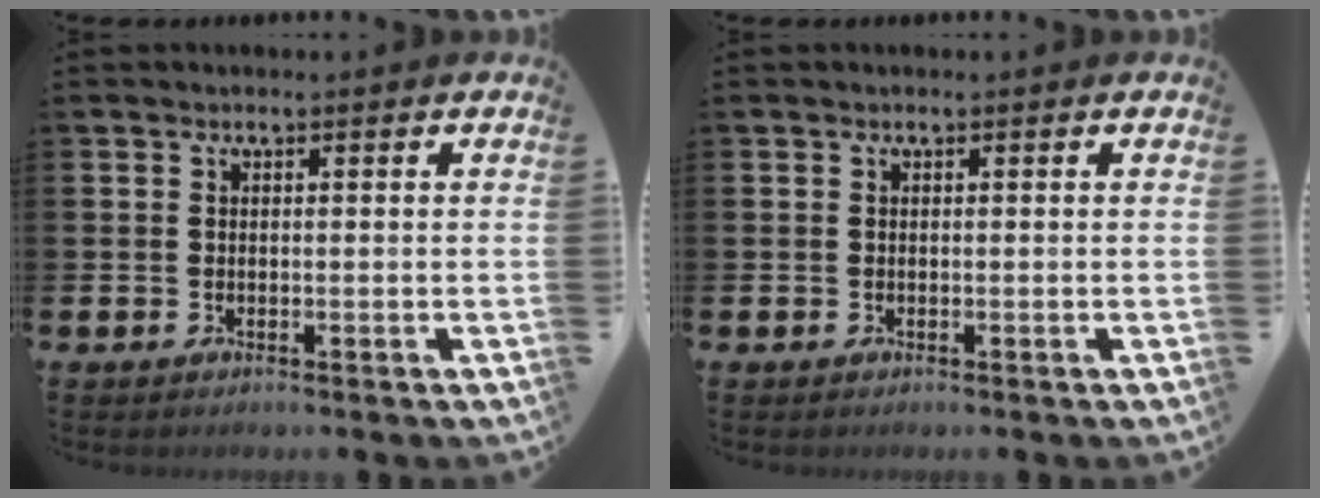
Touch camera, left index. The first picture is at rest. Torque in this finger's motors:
{"motor_torque": [0.00, 0.00, 0.00, -0.01]}